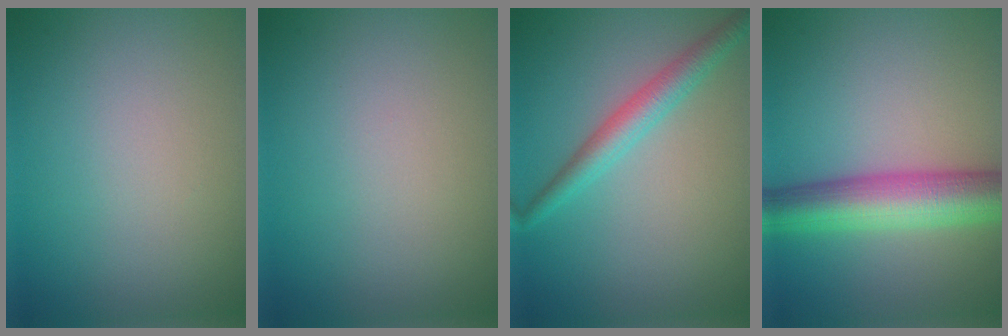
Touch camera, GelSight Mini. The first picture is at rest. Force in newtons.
{"total": 0.0}
{"total": 3.0, "press": 3.0, "slide": 0.1}
{"total": 7.4, "press": 7.4, "slide": 0.2}